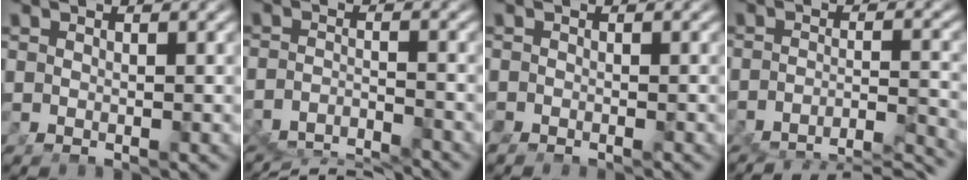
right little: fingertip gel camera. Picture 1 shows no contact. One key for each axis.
{"total": 8.5, "fx": -6.9, "fy": 3.9, "fz": 2.9, "tx": -0.049, "ty": -0.045, "tz": -0.094}
{"total": 1.4, "fx": -1.4, "fy": 0.3, "fz": 0.2, "tx": -0.007, "ty": -0.007, "tz": -0.020}
{"total": 10.9, "fx": -9.1, "fy": 4.9, "fz": 3.7, "tx": -0.058, "ty": -0.040, "tz": -0.132}